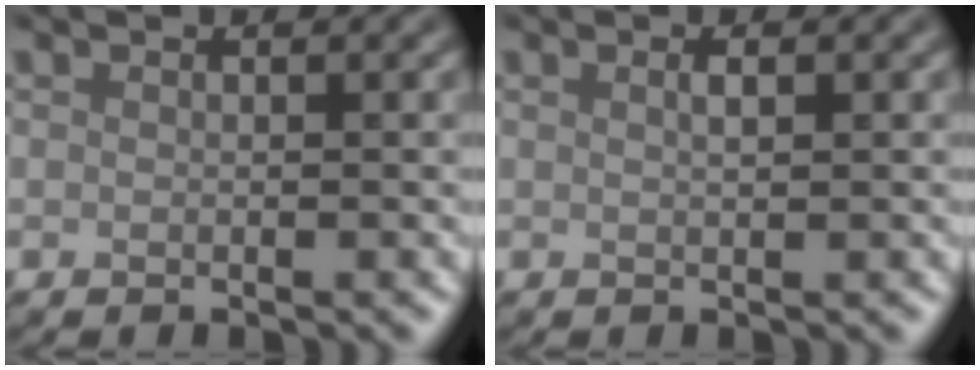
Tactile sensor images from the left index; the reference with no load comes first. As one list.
[{"total": 1.0, "force": [0.4, 0.3, 0.9], "torque": [-0.013, 0.005, 0.004]}]